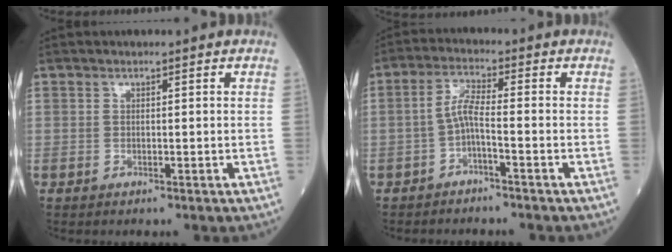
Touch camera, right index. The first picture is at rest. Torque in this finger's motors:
{"motor_torque": [0.27, -0.17, 0.03, 0.05]}